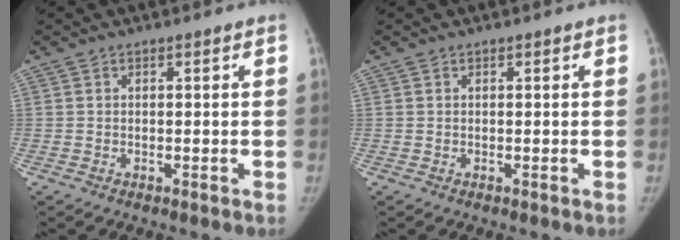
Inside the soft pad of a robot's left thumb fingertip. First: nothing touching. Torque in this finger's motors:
{"motor_torque": [0.07, -0.01, 0.28, -0.26, 0.02]}